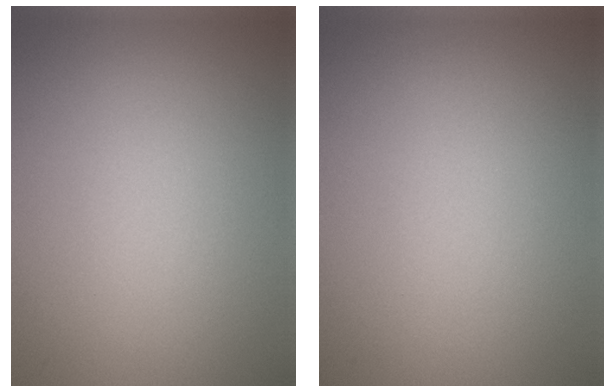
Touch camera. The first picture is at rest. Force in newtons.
{"total": 0.0}